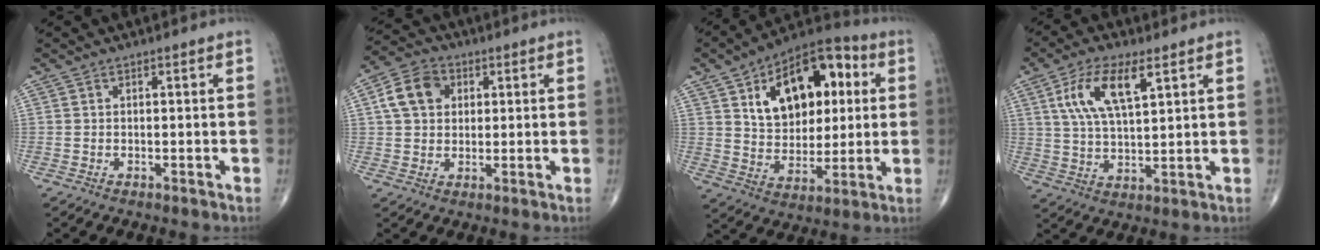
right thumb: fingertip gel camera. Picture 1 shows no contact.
{"total": 8.6, "force": [2.2, 6.6, 4.9], "torque": [-0.076, 0.009, 0.033]}
{"total": 21.0, "force": [6.1, 12.9, 15.4], "torque": [-0.184, 0.006, 0.095]}
{"total": 11.5, "force": [4.9, 4.6, 9.3], "torque": [-0.179, -0.010, 0.095]}